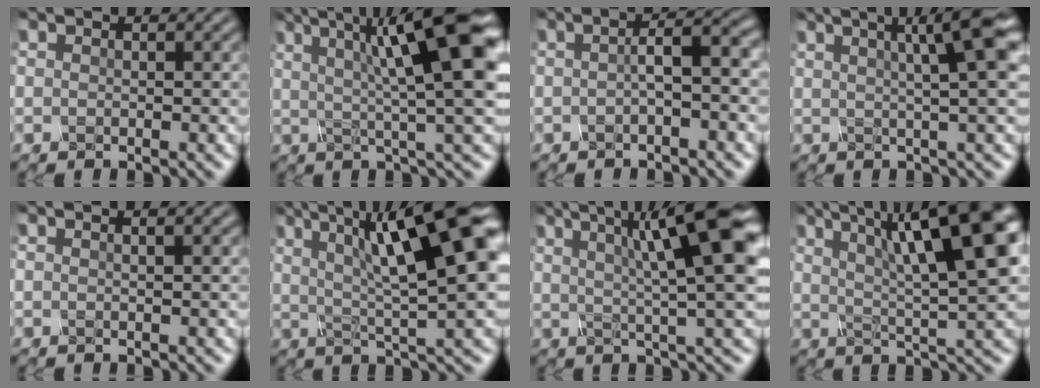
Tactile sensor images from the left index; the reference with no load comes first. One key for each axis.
{"total": 11.9, "fx": 3.4, "fy": 2.3, "fz": 11.2, "tx": -0.158, "ty": 0.014, "tz": 0.053}
{"total": 2.9, "fx": -0.7, "fy": 0.6, "fz": 2.7, "tx": -0.047, "ty": 0.006, "tz": -0.012}
{"total": 7.3, "fx": 2.3, "fy": 1.3, "fz": 6.9, "tx": -0.067, "ty": 0.023, "tz": 0.027}
{"total": 2.4, "fx": 0.8, "fy": 1.3, "fz": 1.8, "tx": -0.009, "ty": 0.007, "tz": -0.013}
{"total": 13.2, "fx": 4.1, "fy": 3.2, "fz": 12.2, "tx": -0.186, "ty": 0.015, "tz": 0.067}
{"total": 10.8, "fx": 3.4, "fy": 1.9, "fz": 10.1, "tx": -0.137, "ty": 0.017, "tz": 0.051}
{"total": 13.5, "fx": 4.9, "fy": 3.6, "fz": 12.1, "tx": -0.165, "ty": 0.018, "tz": 0.076}